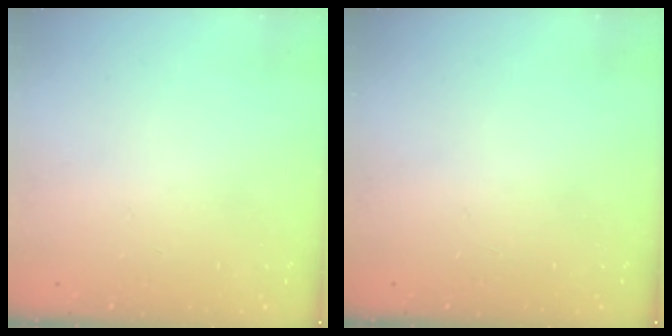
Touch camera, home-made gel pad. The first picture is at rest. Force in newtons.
{"total": 0.9, "press": 0.0, "slide": 0.9}